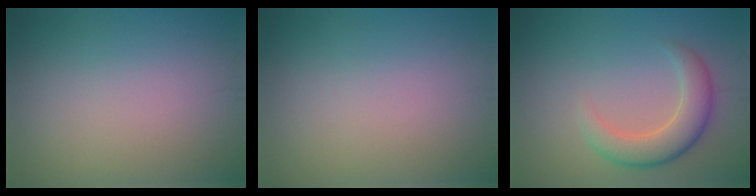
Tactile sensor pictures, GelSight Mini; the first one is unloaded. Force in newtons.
{"total": 0.0}
{"total": 4.4, "press": 4.4, "slide": 0.3}